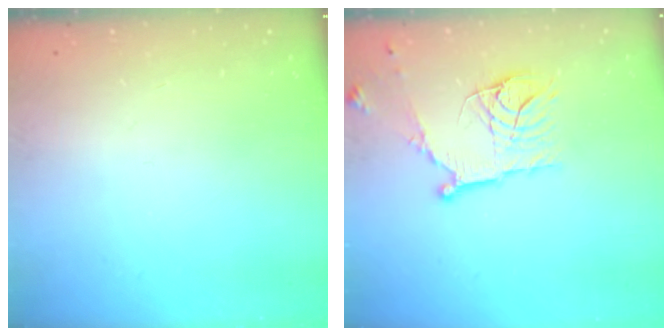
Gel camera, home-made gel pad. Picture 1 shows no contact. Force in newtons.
{"total": 14.9, "press": 14.8, "slide": 1.4}